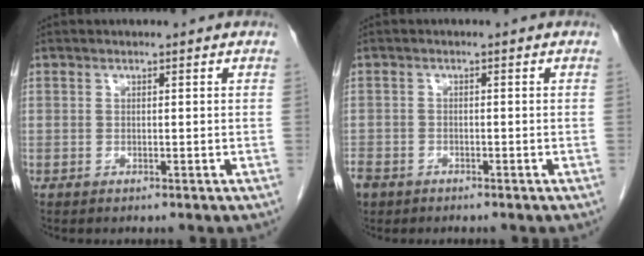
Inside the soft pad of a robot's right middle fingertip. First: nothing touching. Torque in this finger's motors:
{"motor_torque": [0.69, -0.34, 0.38, 0.12]}